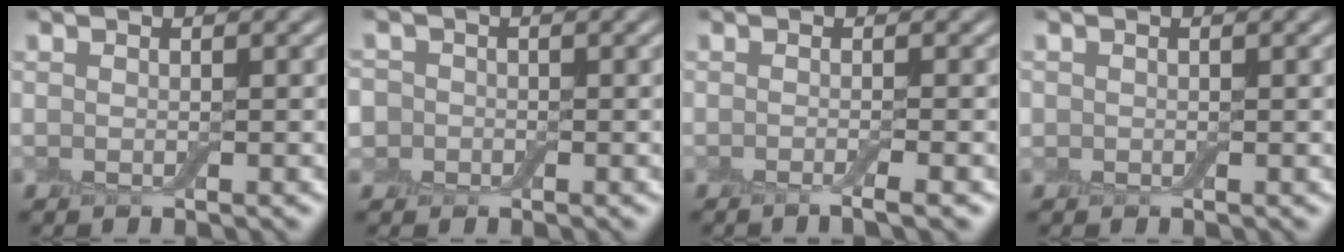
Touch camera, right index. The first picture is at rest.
{"total": 2.9, "force": [0.0, 2.7, 0.9], "torque": [0.002, 0.014, -0.034]}
{"total": 2.0, "force": [-1.0, 0.3, 1.7], "torque": [-0.015, -0.002, -0.023]}
{"total": 0.6, "force": [0.1, 0.6, 0.0], "torque": [0.004, 0.000, -0.002]}